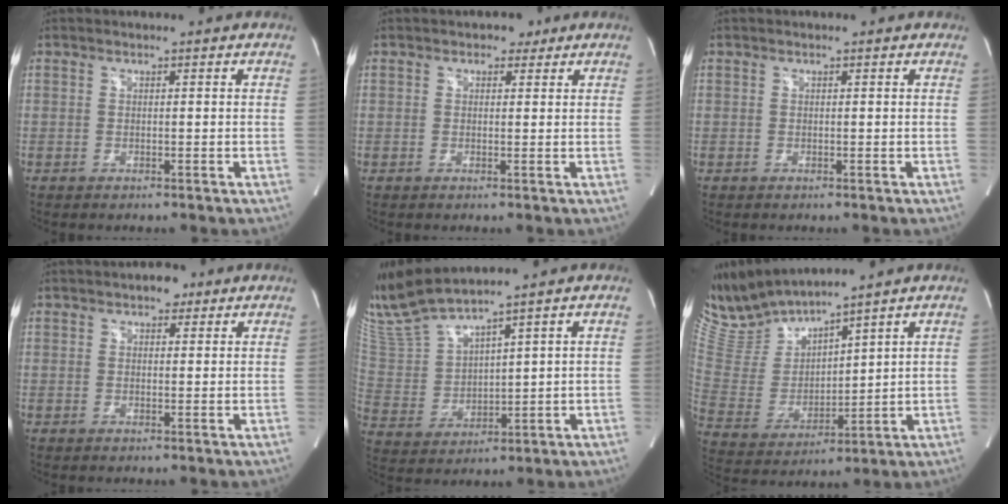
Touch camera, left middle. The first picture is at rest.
{"total": 2.0, "force": [1.3, 1.3, 0.8], "torque": [-0.011, 0.006, 0.013]}
{"total": 0.0}
{"total": 2.6, "force": [1.7, 1.4, 1.5], "torque": [-0.024, 0.010, 0.023]}
{"total": 10.3, "force": [9.4, -0.6, 4.2], "torque": [-0.103, -0.001, 0.204]}
{"total": 10.8, "force": [10.5, 0.1, 2.8], "torque": [-0.081, -0.003, 0.230]}